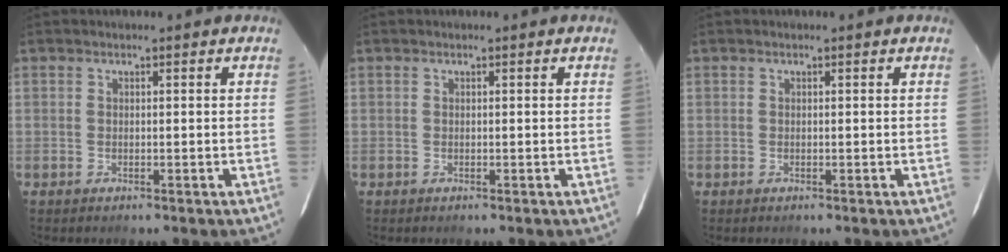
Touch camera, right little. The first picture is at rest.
{"total": 0.0}
{"total": 0.0}